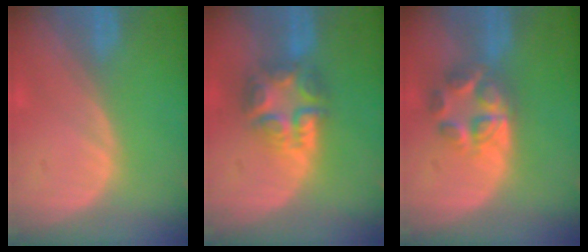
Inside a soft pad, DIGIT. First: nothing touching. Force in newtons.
{"total": 7.9, "press": 6.7, "slide": 4.1}
{"total": 6.0, "press": 5.4, "slide": 2.6}